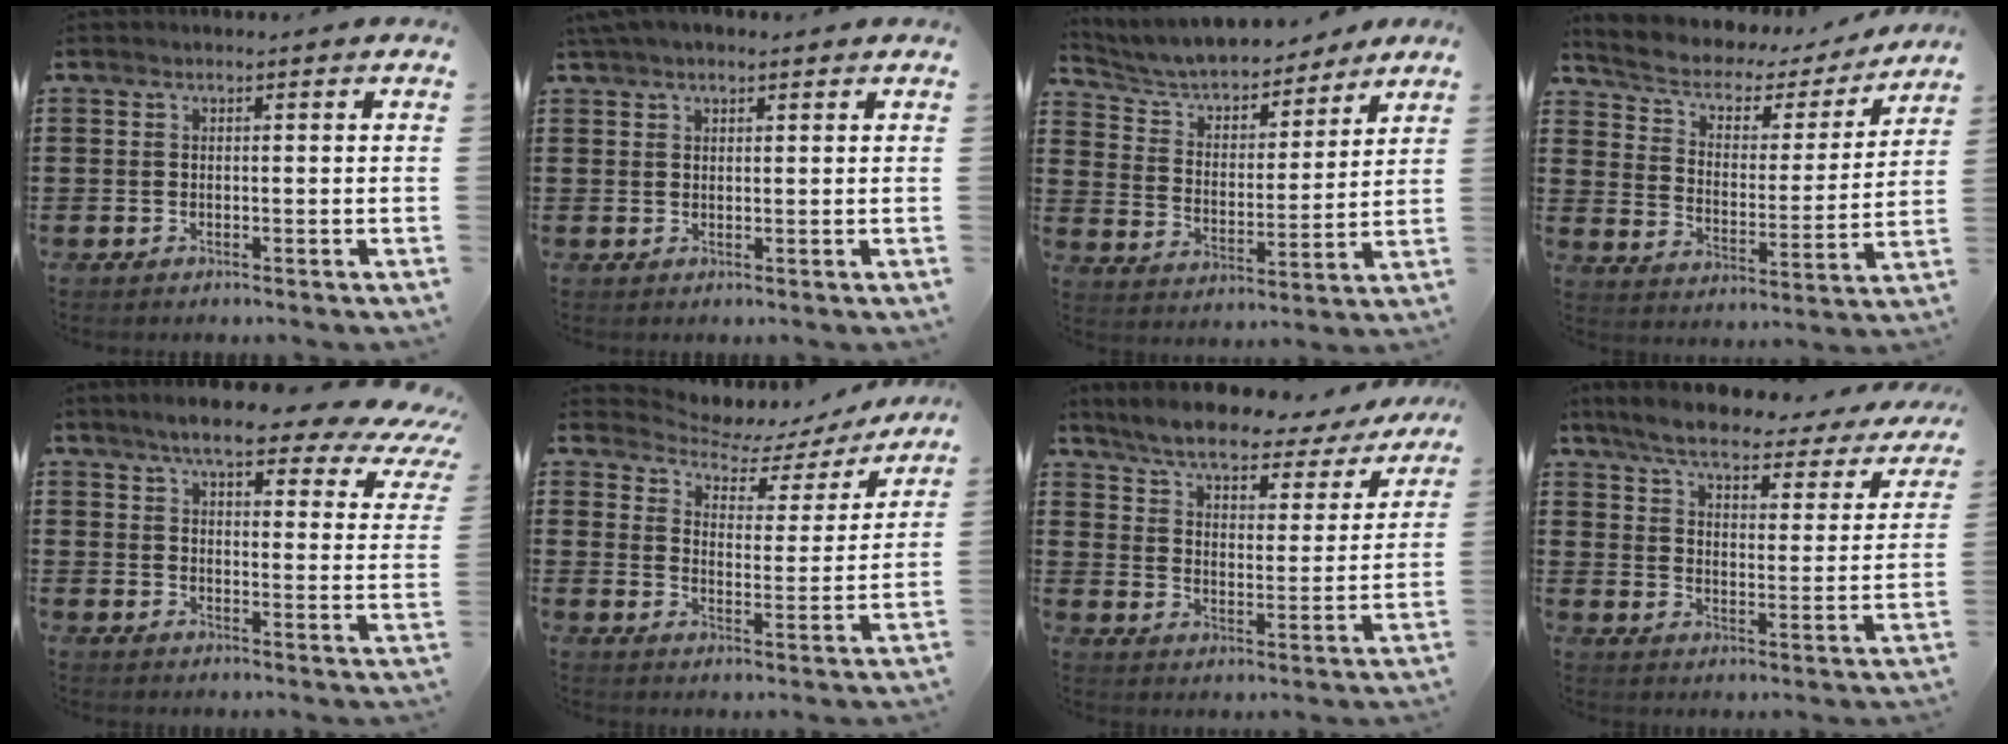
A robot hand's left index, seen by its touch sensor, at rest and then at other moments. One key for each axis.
{"total": 2.0, "fx": 1.7, "fy": 0.7, "fz": 0.8, "tx": -0.020, "ty": 0.005, "tz": 0.032}
{"total": 6.0, "fx": 5.6, "fy": 1.4, "fz": 1.3, "tx": -0.055, "ty": -0.035, "tz": 0.096}
{"total": 4.5, "fx": 3.4, "fy": 2.2, "fz": 1.9, "tx": -0.059, "ty": -0.023, "tz": 0.050}
{"total": 7.3, "fx": 6.0, "fy": 1.6, "fz": 3.9, "tx": -0.085, "ty": -0.027, "tz": 0.098}
{"total": 4.2, "fx": 3.8, "fy": 1.7, "fz": 1.0, "tx": -0.037, "ty": -0.031, "tz": 0.056}
{"total": 6.1, "fx": 5.5, "fy": 1.0, "fz": 2.5, "tx": -0.075, "ty": -0.032, "tz": 0.090}
{"total": 5.5, "fx": 4.6, "fy": 0.8, "fz": 2.9, "tx": -0.078, "ty": -0.026, "tz": 0.073}